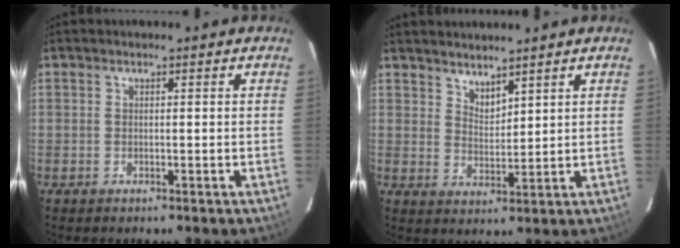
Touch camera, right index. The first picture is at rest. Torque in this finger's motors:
{"motor_torque": [-0.04, 0.22, 0.00, 0.00]}